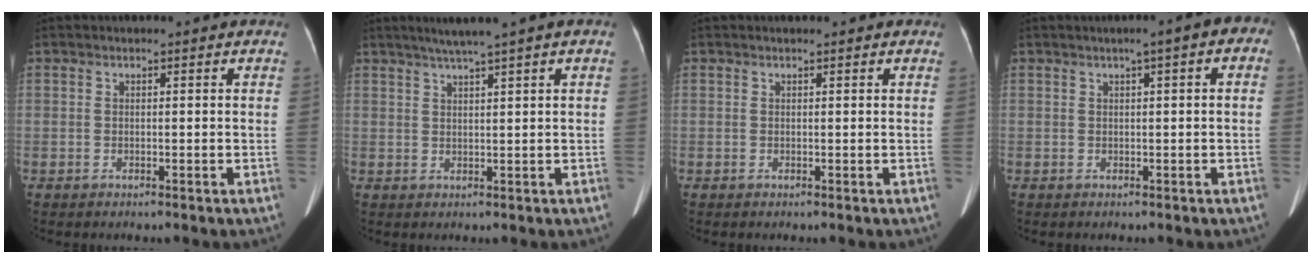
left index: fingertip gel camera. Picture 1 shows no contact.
{"total": 4.3, "force": [2.8, -0.9, 3.1], "torque": [-0.060, 0.008, 0.051]}
{"total": 1.1, "force": [0.9, 0.3, 0.5], "torque": [-0.006, 0.015, 0.007]}
{"total": 3.9, "force": [1.1, 0.9, 3.6], "torque": [-0.042, 0.019, 0.007]}